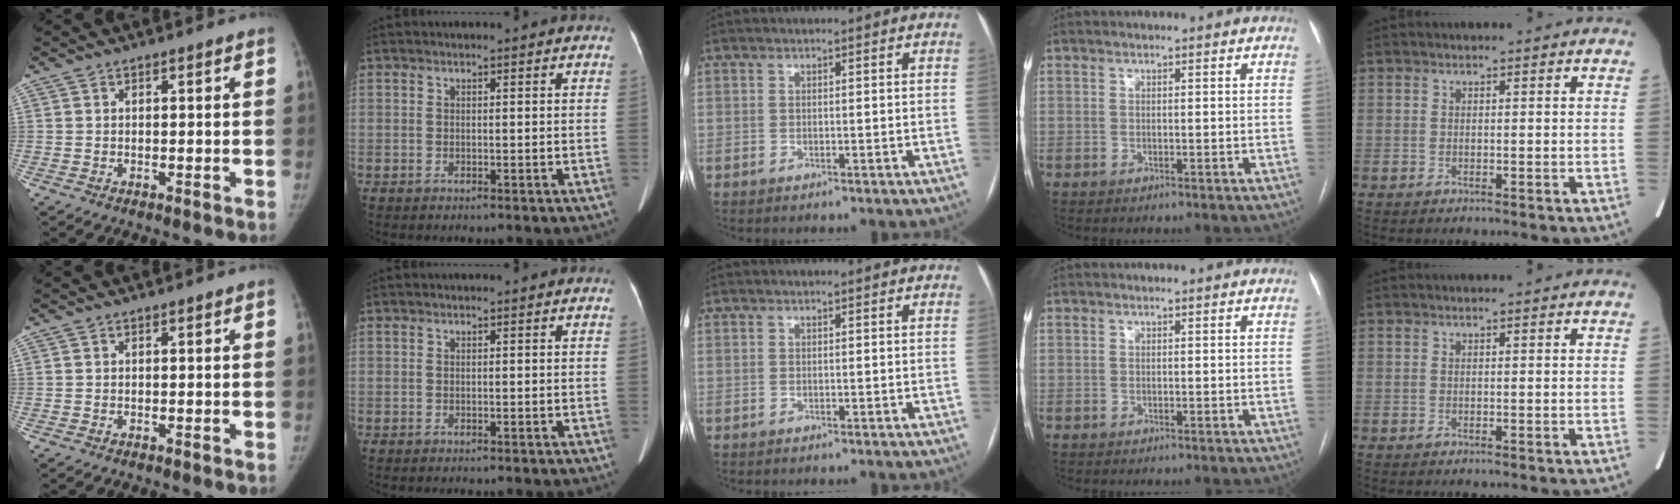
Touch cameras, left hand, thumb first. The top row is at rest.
{}